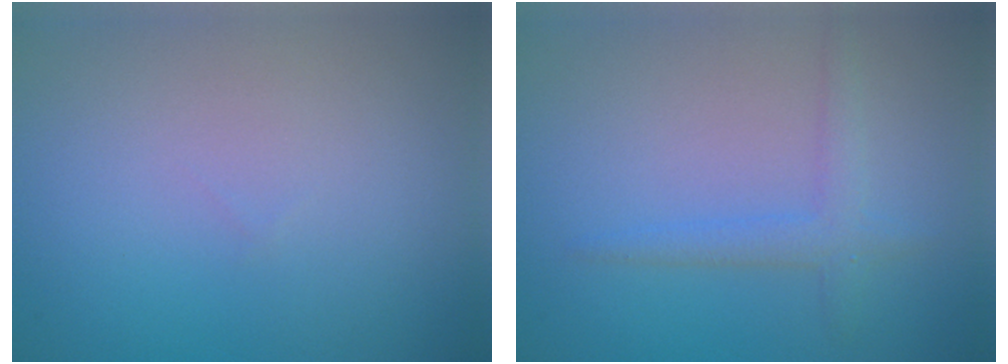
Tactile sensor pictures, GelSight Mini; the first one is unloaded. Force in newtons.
{"total": 2.1, "press": 2.1, "slide": 0.0}